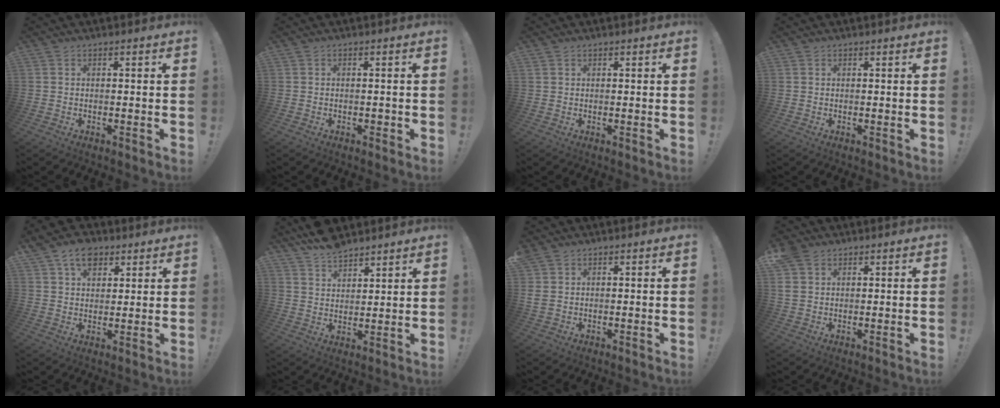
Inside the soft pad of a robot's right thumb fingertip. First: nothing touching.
{"total": 0.8, "force": [-0.3, 0.6, 0.4], "torque": [-0.006, 0.002, -0.005]}
{"total": 0.9, "force": [0.6, 0.5, 0.2], "torque": [0.004, -0.002, 0.011]}
{"total": 1.1, "force": [0.6, 1.0, 0.0], "torque": [0.001, -0.003, 0.010]}
{"total": 9.1, "force": [5.4, 5.8, 4.4], "torque": [-0.064, -0.020, 0.101]}
{"total": 9.2, "force": [7.9, 4.5, 1.8], "torque": [-0.044, -0.058, 0.153]}
{"total": 2.7, "force": [1.7, 1.8, 1.1], "torque": [-0.014, -0.005, 0.033]}
{"total": 5.2, "force": [3.0, 3.5, 2.4], "torque": [-0.044, -0.005, 0.062]}